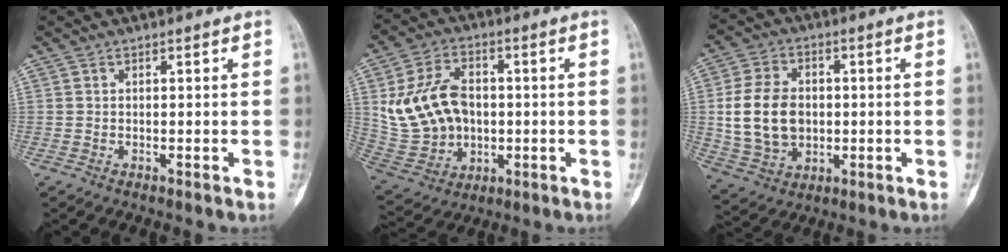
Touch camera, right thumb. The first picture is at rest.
{"total": 15.6, "force": [1.1, 11.7, 10.2], "torque": [-0.170, 0.011, 0.035]}
{"total": 13.2, "force": [0.2, 9.8, 8.9], "torque": [-0.149, 0.005, 0.012]}